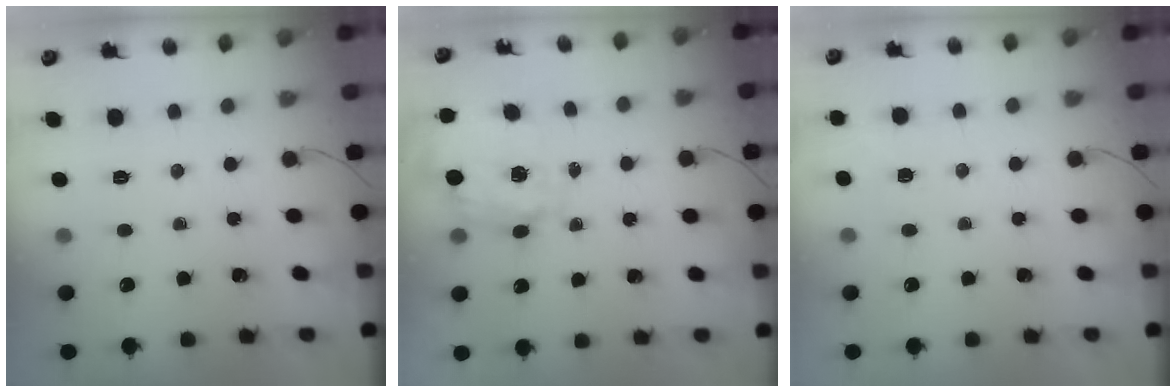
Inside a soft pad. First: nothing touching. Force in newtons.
{"total": 2.5, "press": 2.3, "slide": 1.0}
{"total": 2.7, "press": 2.2, "slide": 1.6}